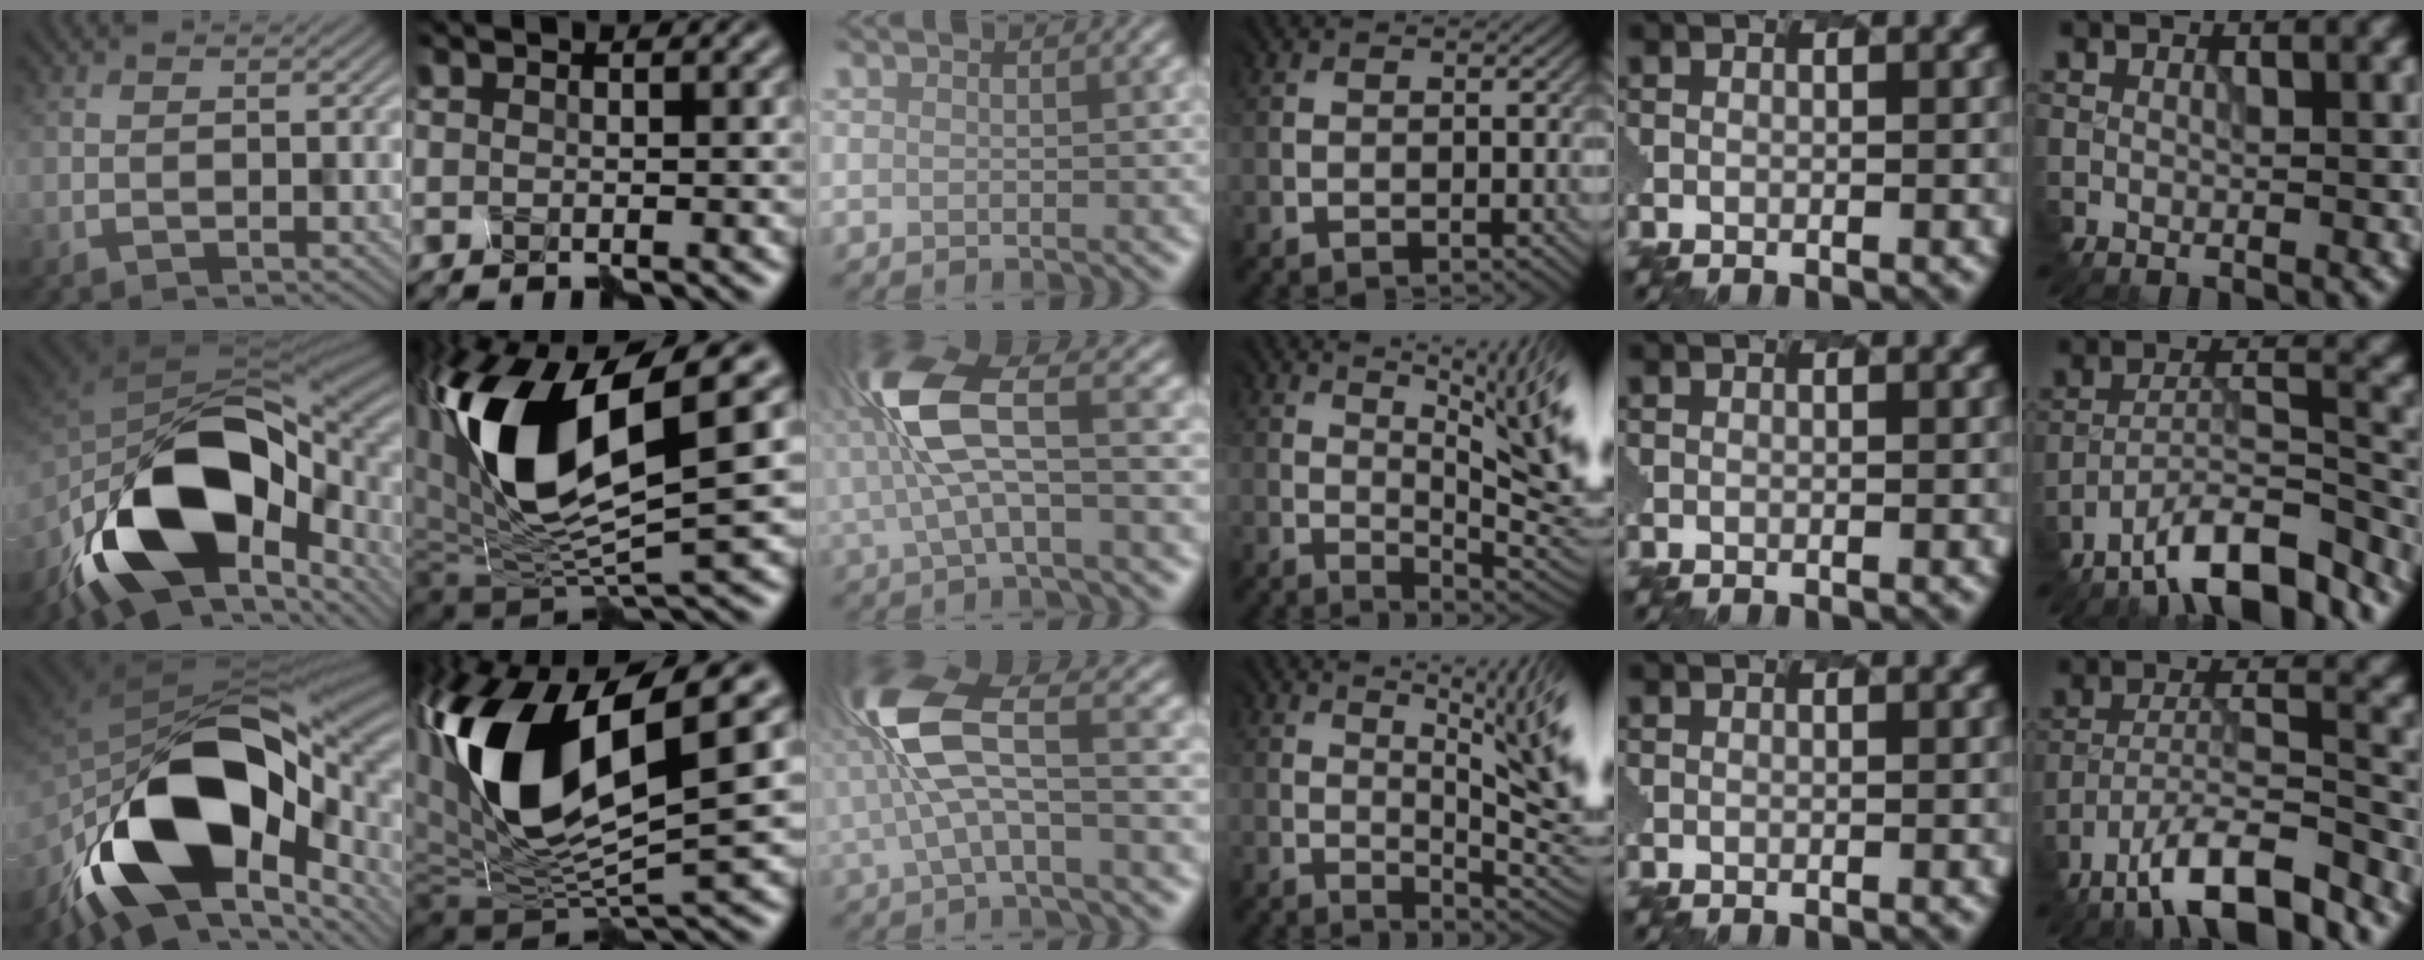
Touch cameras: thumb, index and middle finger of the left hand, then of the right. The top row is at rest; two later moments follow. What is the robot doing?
{"motion": "disassemble", "object": "spray bottle"}